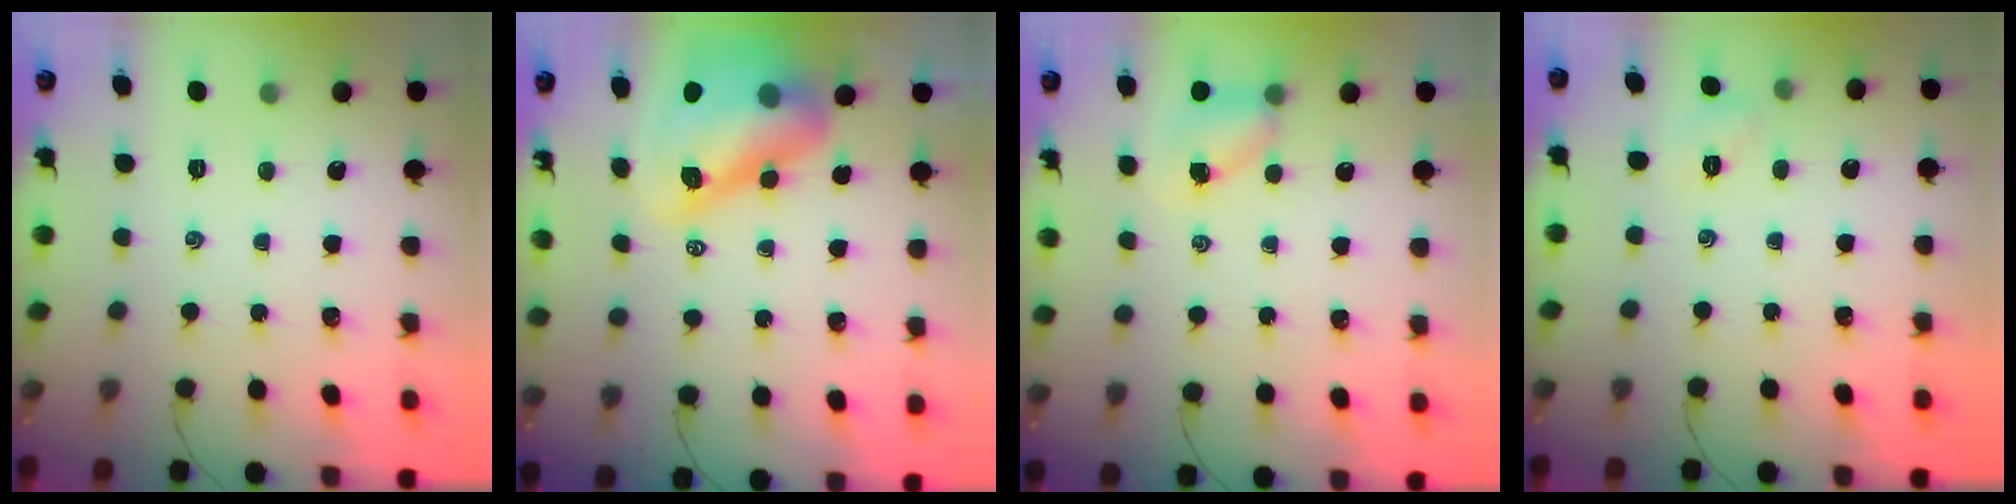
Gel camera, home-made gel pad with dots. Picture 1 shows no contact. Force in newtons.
{"total": 12.9, "press": 12.3, "slide": 4.0}
{"total": 4.7, "press": 4.7, "slide": 0.4}
{"total": 2.2, "press": 2.2, "slide": 0.5}